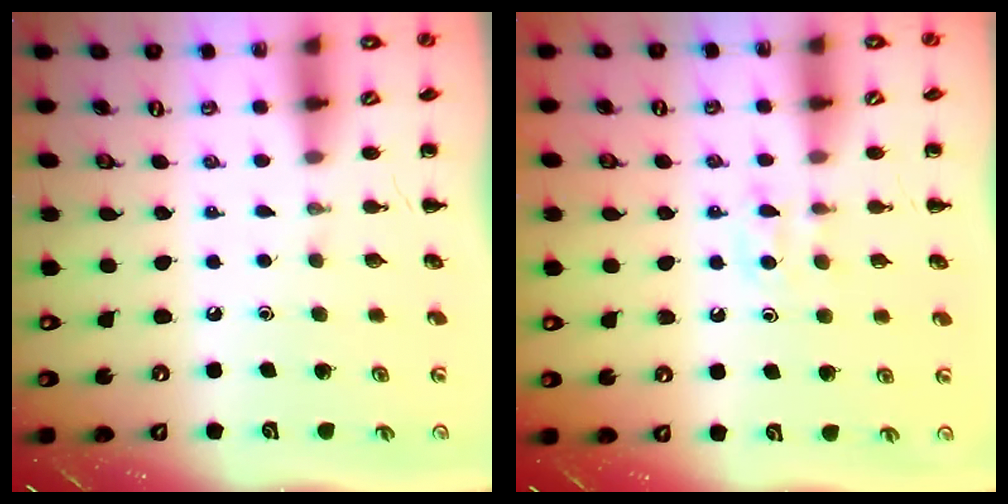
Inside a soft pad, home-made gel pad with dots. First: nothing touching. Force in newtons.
{"total": 5.9, "press": 5.8, "slide": 1.4}